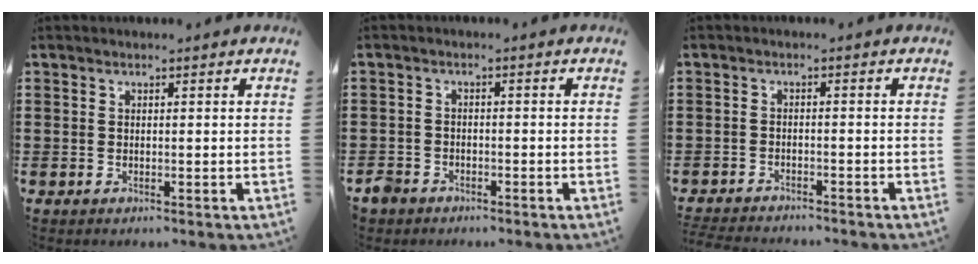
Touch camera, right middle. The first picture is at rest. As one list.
[{"total": 2.5, "force": [-2.1, 1.2, 0.2], "torque": [-0.022, -0.004, -0.051]}, {"total": 2.6, "force": [-2.6, 0.1, 0.1], "torque": [-0.013, -0.005, -0.057]}]